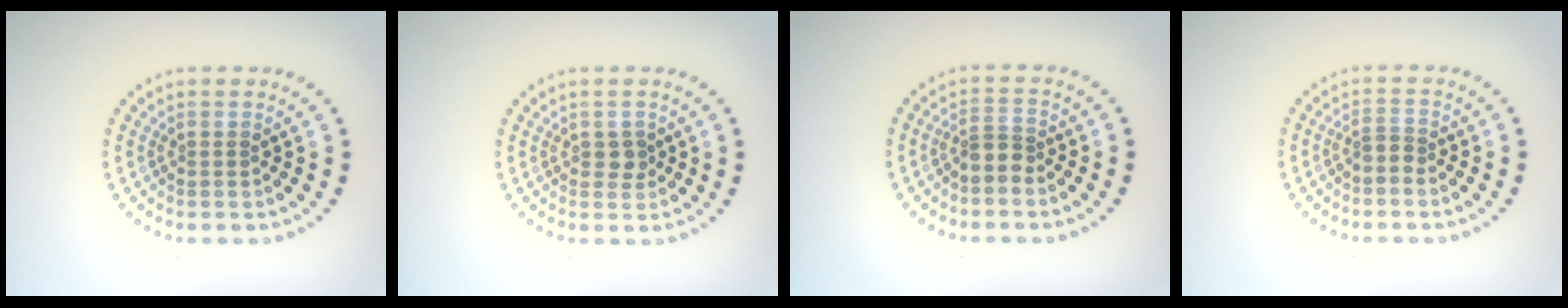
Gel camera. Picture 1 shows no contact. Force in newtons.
{"total": 1.2, "press": 1.2, "slide": 0.3}
{"total": 2.0, "press": 1.5, "slide": 1.3}
{"total": 1.3, "press": 0.9, "slide": 1.0}